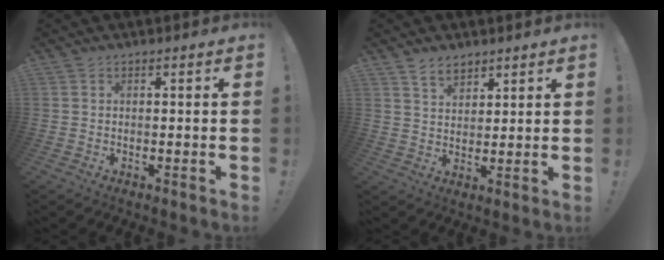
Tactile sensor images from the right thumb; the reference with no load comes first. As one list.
[{"total": 5.7, "force": [4.4, 3.1, 1.8], "torque": [-0.031, -0.023, 0.084]}]